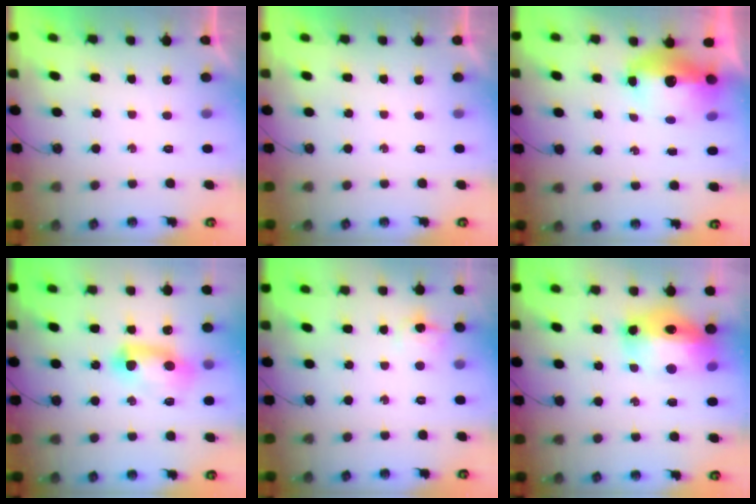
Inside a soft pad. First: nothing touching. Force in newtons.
{"total": 0.0}
{"total": 14.3, "press": 14.2, "slide": 1.3}
{"total": 18.0, "press": 13.2, "slide": 12.2}
{"total": 6.1, "press": 6.1, "slide": 0.6}
{"total": 16.5, "press": 16.5, "slide": 1.4}